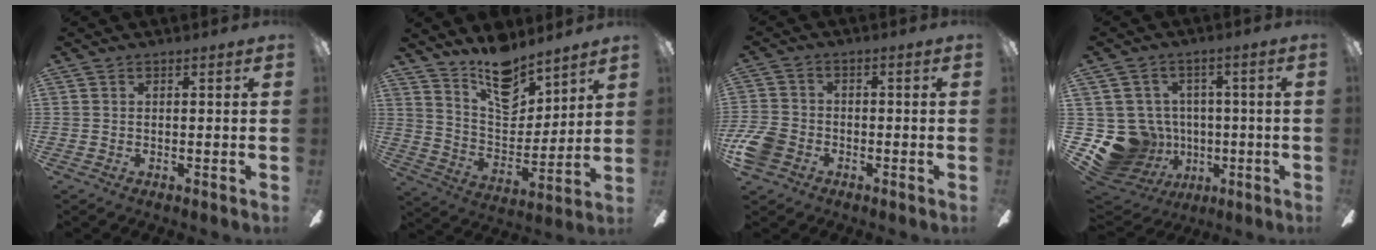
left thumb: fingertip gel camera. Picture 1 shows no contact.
{"total": 14.8, "force": [11.8, 6.8, 6.0], "torque": [-0.097, -0.081, 0.215]}
{"total": 7.1, "force": [-3.1, 5.2, 3.8], "torque": [-0.089, 0.018, -0.057]}
{"total": 14.2, "force": [-3.3, 12.8, 5.0], "torque": [-0.140, 0.011, -0.038]}